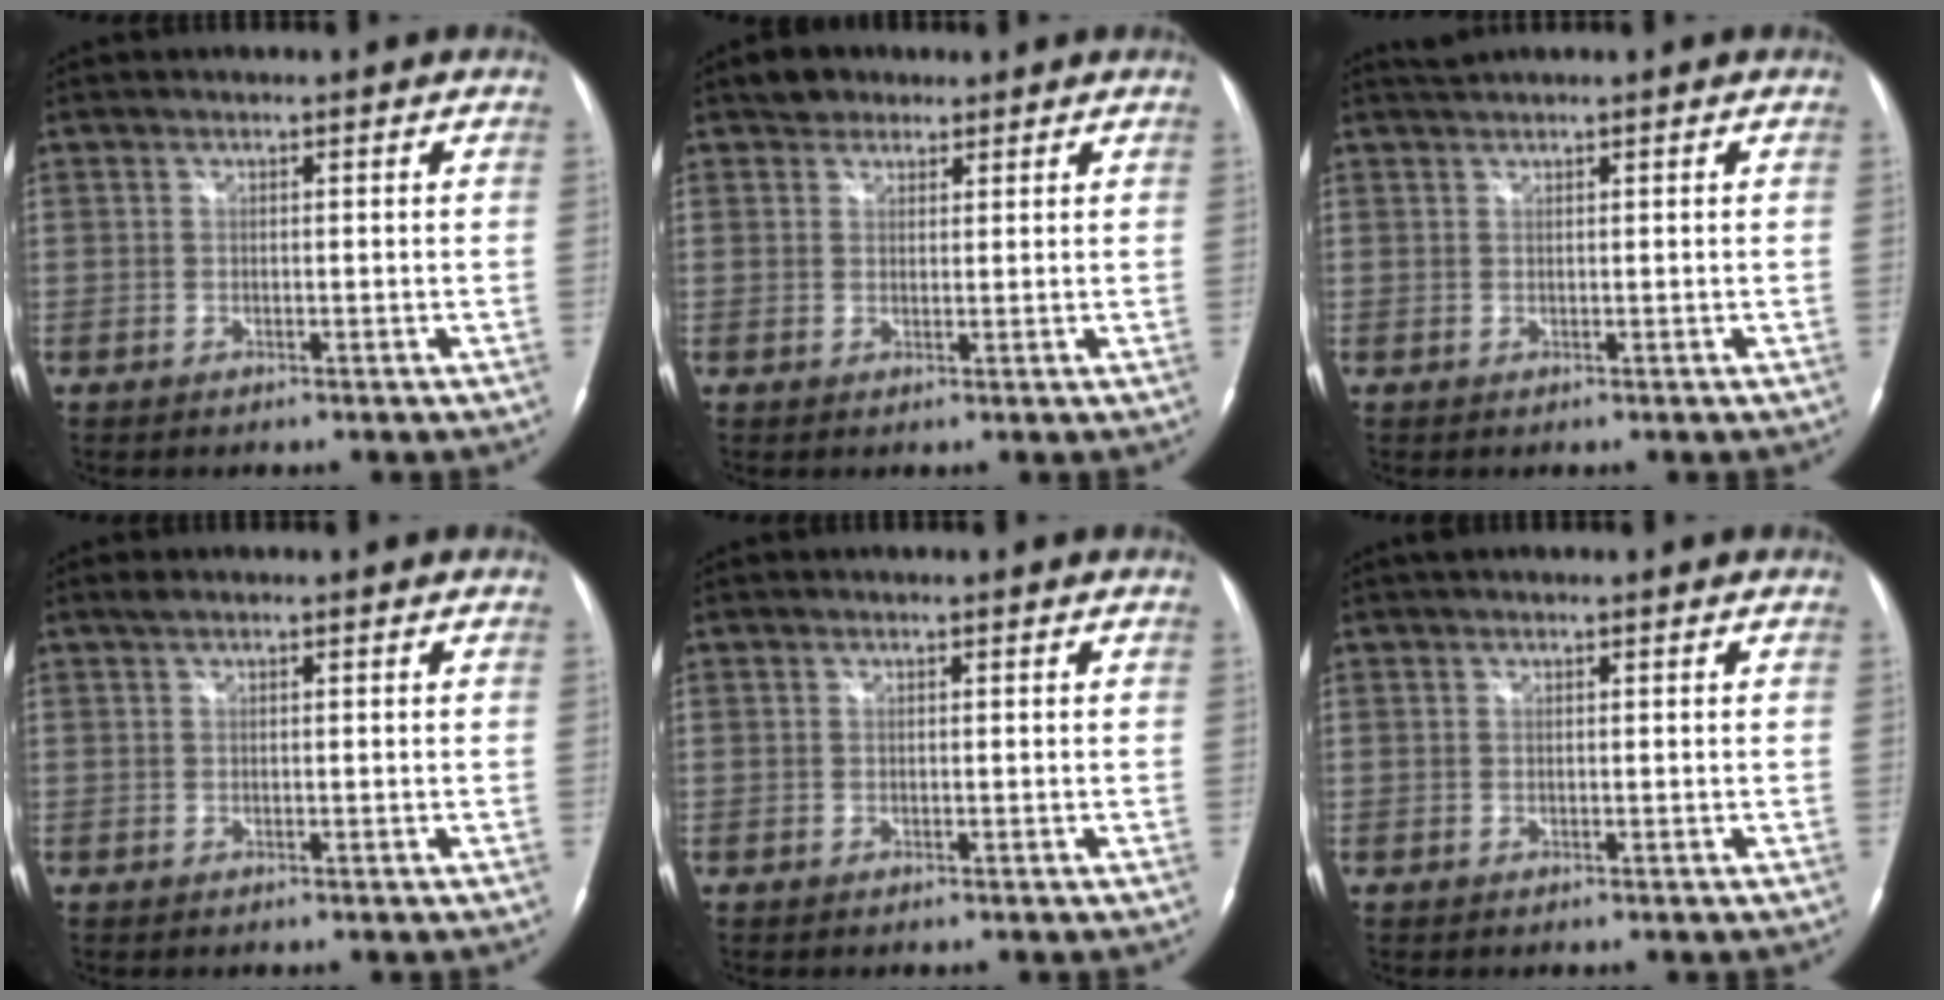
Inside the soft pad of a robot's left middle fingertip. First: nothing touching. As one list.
[{"total": 2.9, "force": [2.2, 1.9, 0.5], "torque": [-0.011, 0.011, 0.034]}, {"total": 1.3, "force": [1.2, -0.4, 0.2], "torque": [-0.008, 0.009, 0.029]}, {"total": 0.7, "force": [0.5, 0.1, 0.4], "torque": [-0.015, 0.012, 0.013]}, {"total": 0.0}, {"total": 1.0, "force": [0.8, 0.3, 0.5], "torque": [-0.014, 0.017, 0.014]}]